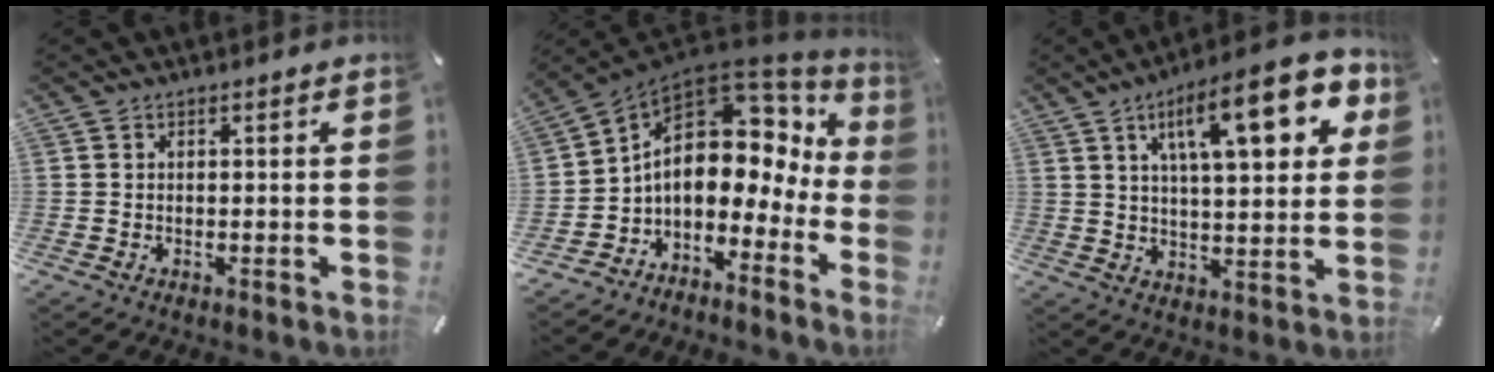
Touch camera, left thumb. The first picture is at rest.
{"total": 11.2, "force": [1.9, 7.9, 7.6], "torque": [-0.137, -0.034, 0.030]}
{"total": 19.0, "force": [8.2, 6.5, 15.8], "torque": [-0.235, -0.023, 0.121]}